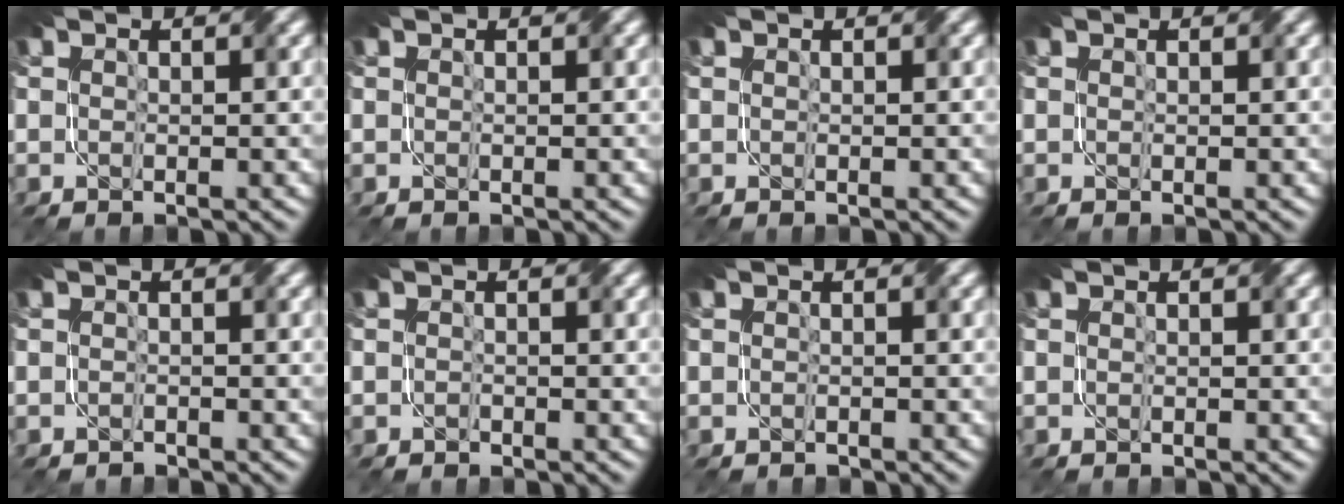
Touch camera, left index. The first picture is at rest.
{"total": 0.0}
{"total": 0.0}
{"total": 0.0}
{"total": 1.0, "force": [-1.0, -0.2, -0.2], "torque": [0.008, -0.003, -0.019]}
{"total": 0.7, "force": [-0.7, -0.1, -0.1], "torque": [0.006, -0.002, -0.014]}
{"total": 0.7, "force": [-0.7, -0.1, -0.2], "torque": [0.006, -0.003, -0.012]}
{"total": 0.0}